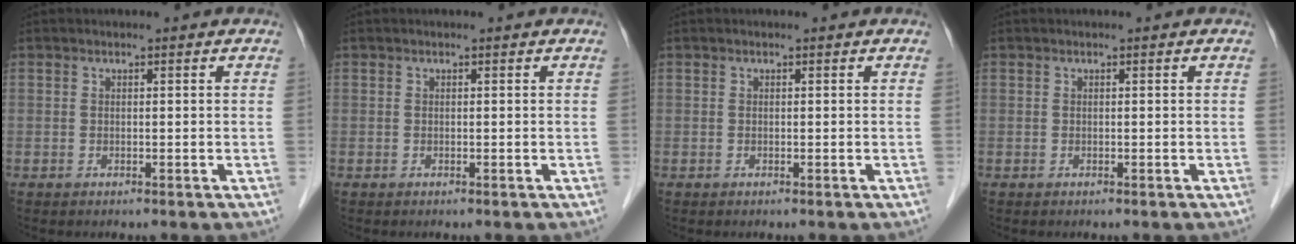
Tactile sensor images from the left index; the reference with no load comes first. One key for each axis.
{"total": 0.0}
{"total": 0.0}
{"total": 0.0}